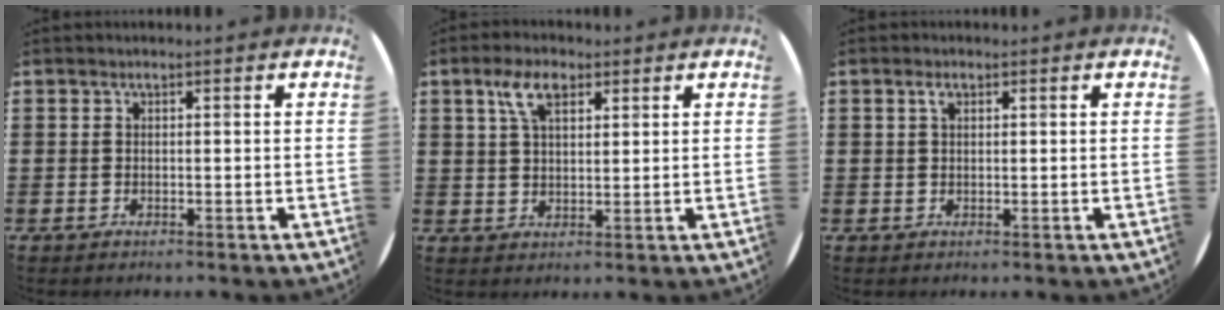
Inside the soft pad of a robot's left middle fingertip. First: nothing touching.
{"total": 5.4, "force": [3.1, 2.6, 3.5], "torque": [-0.071, 0.008, 0.054]}
{"total": 1.3, "force": [0.7, 0.7, 0.9], "torque": [-0.011, 0.004, 0.009]}